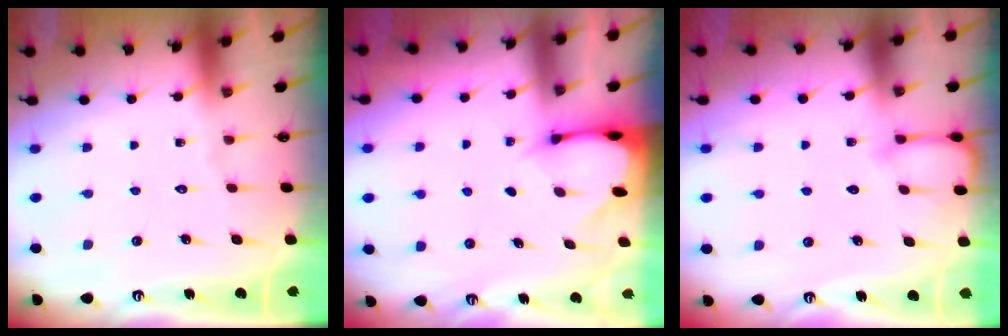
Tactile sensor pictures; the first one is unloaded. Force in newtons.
{"total": 2.0, "press": 2.0, "slide": 0.1}
{"total": 4.3, "press": 4.3, "slide": 0.4}